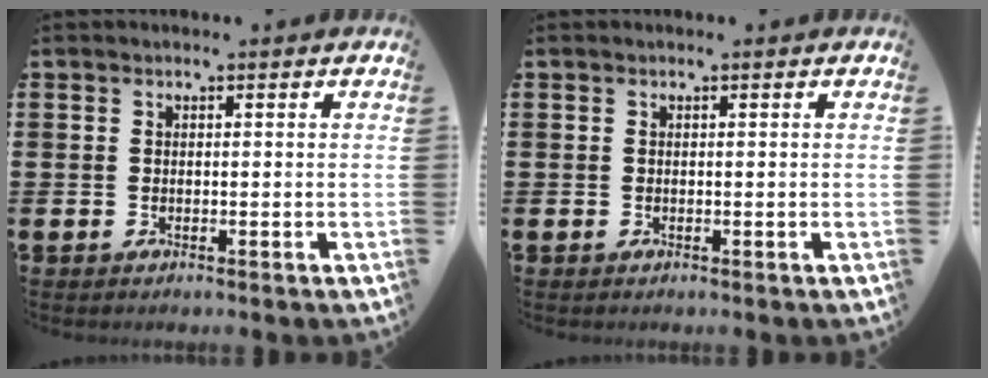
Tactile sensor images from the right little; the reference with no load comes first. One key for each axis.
{"total": 0.0}